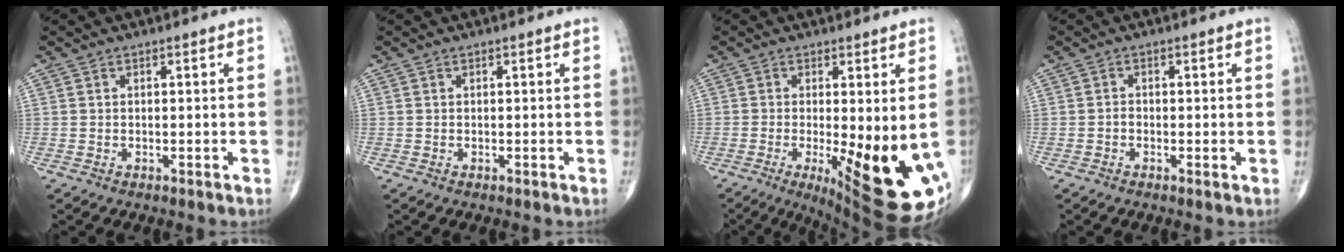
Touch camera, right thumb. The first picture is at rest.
{"total": 0.0}
{"total": 18.4, "force": [-5.0, 5.4, 16.8], "torque": [-0.191, -0.030, -0.053]}
{"total": 1.3, "force": [-0.4, 0.7, 1.0], "torque": [-0.014, 0.000, -0.012]}